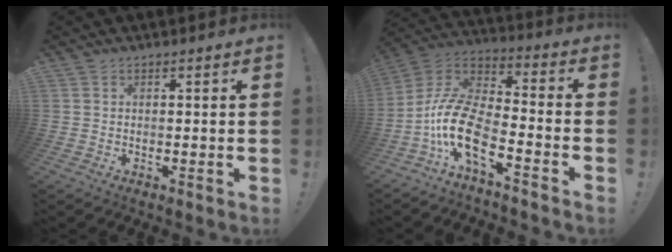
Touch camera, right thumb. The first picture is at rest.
{"total": 16.6, "force": [-7.6, 7.0, 12.9], "torque": [-0.277, 0.027, -0.136]}